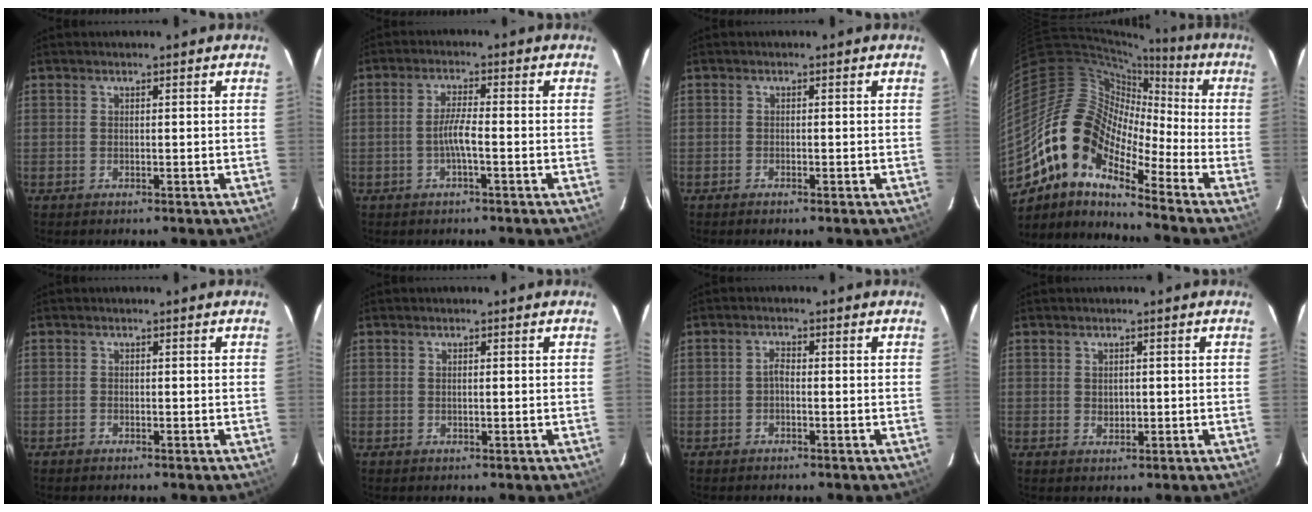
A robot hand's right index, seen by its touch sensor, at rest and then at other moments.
{"total": 3.5, "force": [-1.3, 0.1, 3.3], "torque": [-0.067, 0.004, -0.025]}
{"total": 0.8, "force": [-0.7, 0.0, 0.4], "torque": [-0.010, -0.001, -0.013]}
{"total": 15.5, "force": [-9.3, 6.9, 10.2], "torque": [-0.166, 0.002, -0.194]}
{"total": 0.7, "force": [-0.6, 0.3, 0.0], "torque": [-0.005, 0.002, -0.011]}
{"total": 0.7, "force": [0.1, 0.2, 0.7], "torque": [-0.013, 0.002, 0.001]}
{"total": 1.3, "force": [-0.7, 0.6, 0.9], "torque": [-0.018, 0.006, -0.015]}
{"total": 1.6, "force": [0.0, 1.4, 0.7], "torque": [-0.009, 0.000, 0.004]}